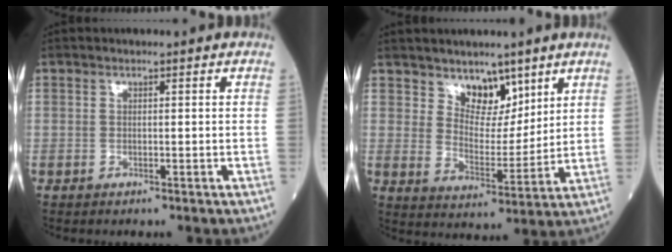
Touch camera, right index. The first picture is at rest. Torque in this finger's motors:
{"motor_torque": [0.18, 0.18, 0.05, 0.03]}